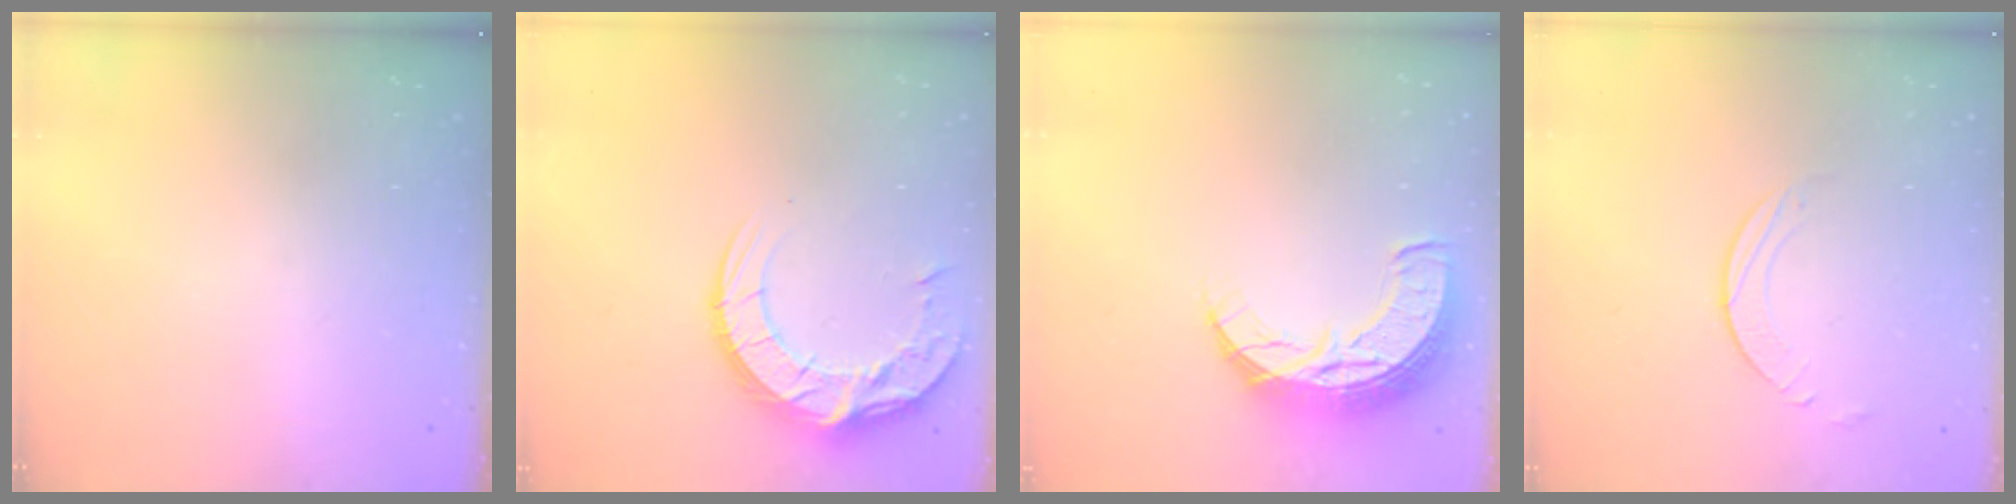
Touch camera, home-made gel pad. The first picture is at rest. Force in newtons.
{"total": 13.7, "press": 13.6, "slide": 1.1}
{"total": 11.5, "press": 11.5, "slide": 0.9}
{"total": 3.2, "press": 3.2, "slide": 0.3}